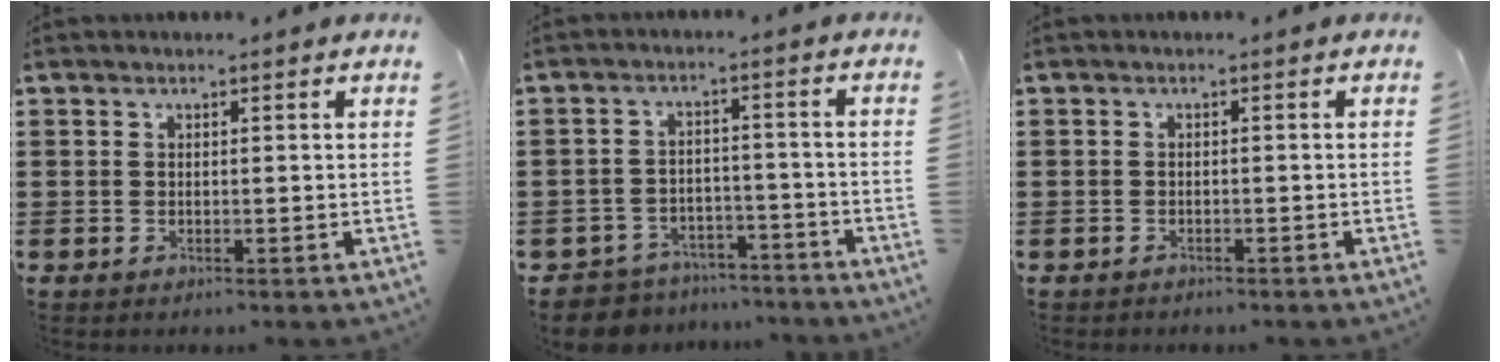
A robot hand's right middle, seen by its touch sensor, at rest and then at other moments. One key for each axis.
{"total": 5.2, "fx": -5.1, "fy": 1.2, "fz": -0.2, "tx": -0.008, "ty": 0.012, "tz": -0.108}
{"total": 0.8, "fx": -0.7, "fy": 0.3, "fz": -0.1, "tx": 0.001, "ty": 0.004, "tz": -0.017}